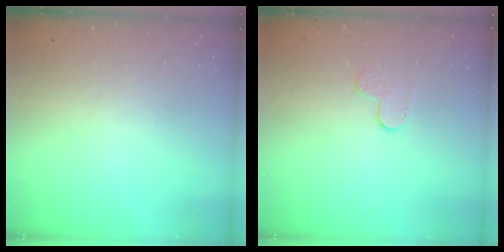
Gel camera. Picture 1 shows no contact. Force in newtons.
{"total": 3.8, "press": 3.8, "slide": 0.4}